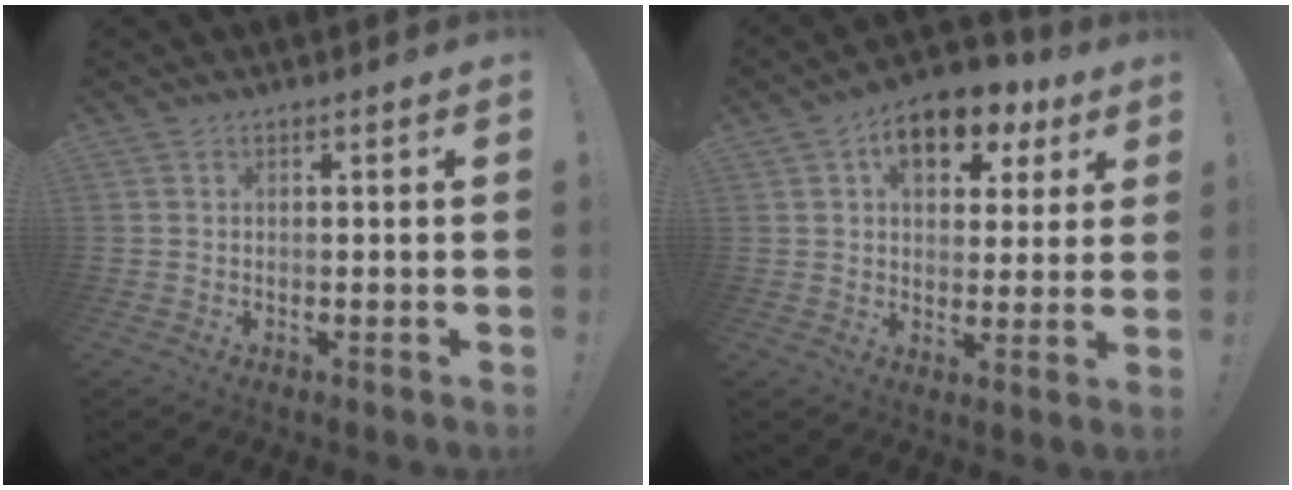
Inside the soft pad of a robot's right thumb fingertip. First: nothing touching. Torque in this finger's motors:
{"motor_torque": [0.61, 2.88, 0.49, -0.14, 0.06]}